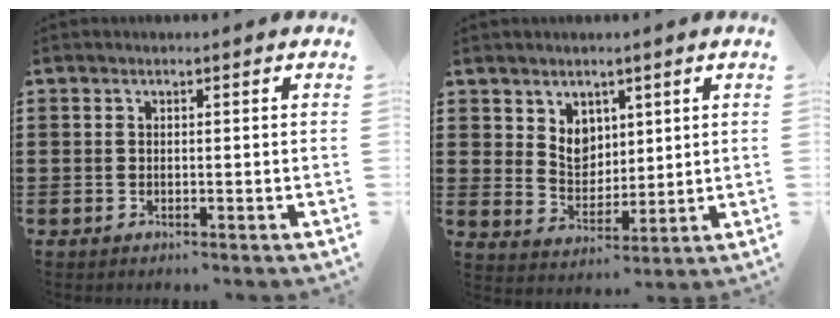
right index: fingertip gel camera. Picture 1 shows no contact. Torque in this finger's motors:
{"motor_torque": [0.14, 0.17, 0.09, 0.05]}